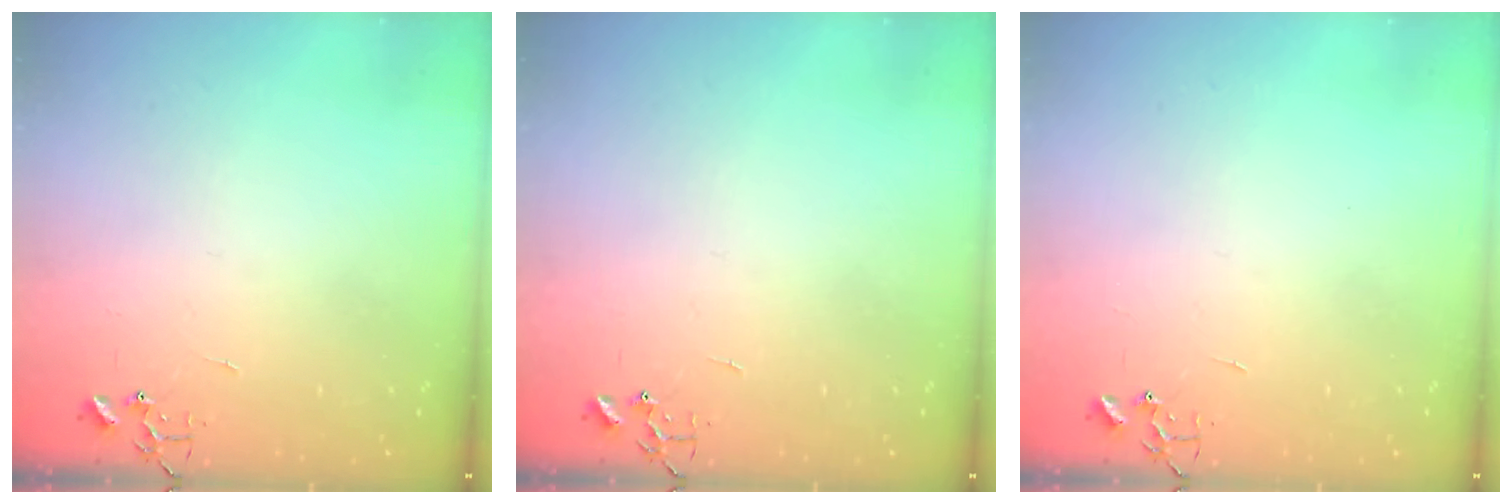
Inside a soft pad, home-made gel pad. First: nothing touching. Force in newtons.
{"total": 0.0}
{"total": 0.0}